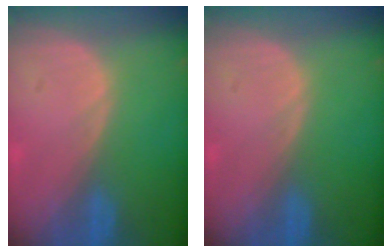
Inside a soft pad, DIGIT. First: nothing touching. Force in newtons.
{"total": 0.0}